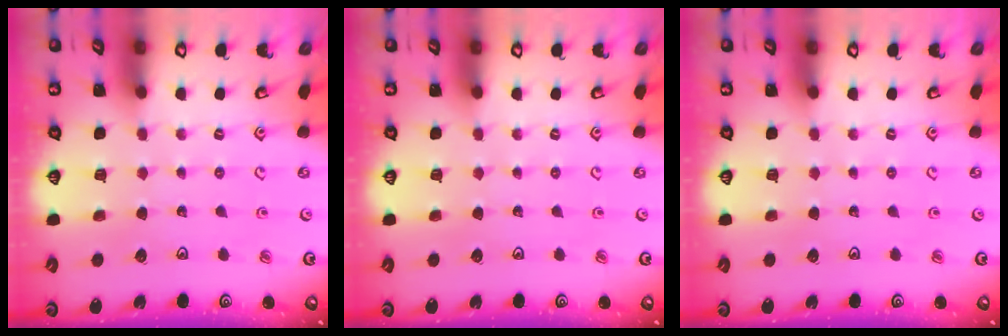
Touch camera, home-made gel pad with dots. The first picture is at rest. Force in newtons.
{"total": 0.0}
{"total": 0.0}